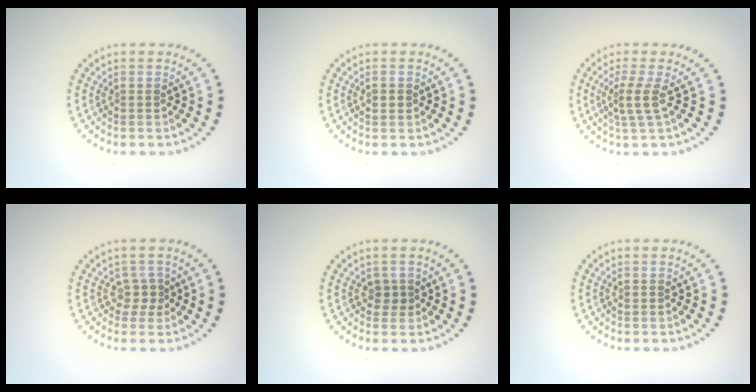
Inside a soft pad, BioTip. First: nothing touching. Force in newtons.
{"total": 1.2, "press": 1.2, "slide": 0.2}
{"total": 2.2, "press": 1.6, "slide": 1.5}
{"total": 1.6, "press": 1.2, "slide": 1.1}
{"total": 1.3, "press": 1.1, "slide": 0.7}
{"total": 0.7, "press": 0.7, "slide": 0.0}